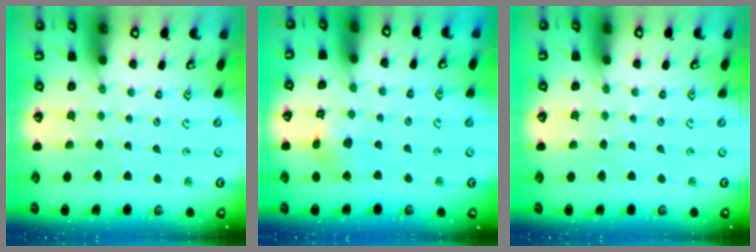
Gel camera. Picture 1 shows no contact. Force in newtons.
{"total": 5.1, "press": 5.0, "slide": 0.5}
{"total": 0.0}